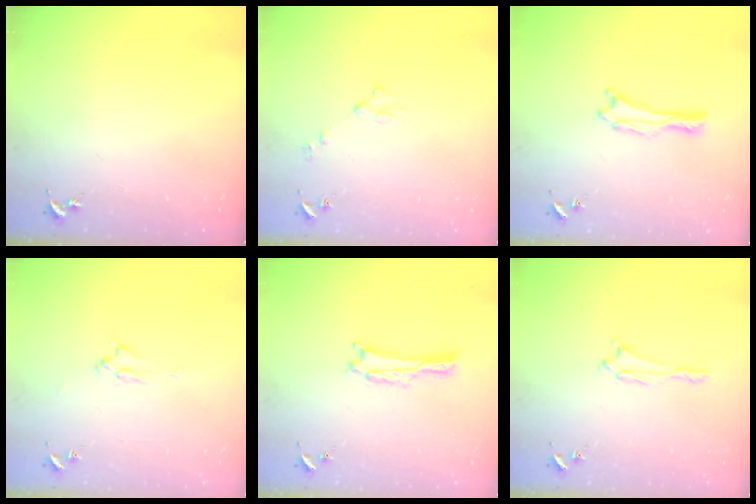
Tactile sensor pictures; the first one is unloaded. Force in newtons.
{"total": 3.1, "press": 3.1, "slide": 0.3}
{"total": 0.6, "press": 0.5, "slide": 0.1}
{"total": 1.9, "press": 1.9, "slide": 0.3}
{"total": 1.0, "press": 1.0, "slide": 0.1}
{"total": 1.3, "press": 1.3, "slide": 0.1}